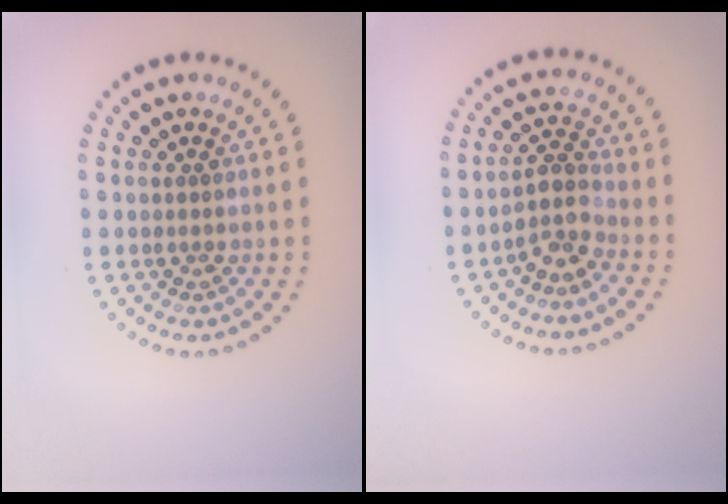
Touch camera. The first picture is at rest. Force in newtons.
{"total": 2.7, "press": 2.2, "slide": 1.6}